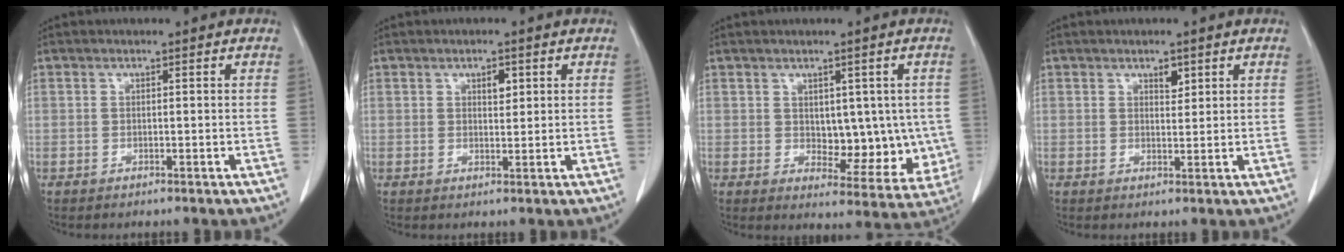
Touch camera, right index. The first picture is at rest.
{"total": 2.0, "force": [0.9, 1.0, 1.5], "torque": [-0.021, -0.003, 0.015]}
{"total": 9.3, "force": [0.4, 5.3, 7.6], "torque": [-0.078, -0.001, 0.020]}
{"total": 1.8, "force": [1.2, 0.9, 1.1], "torque": [-0.014, -0.005, 0.019]}